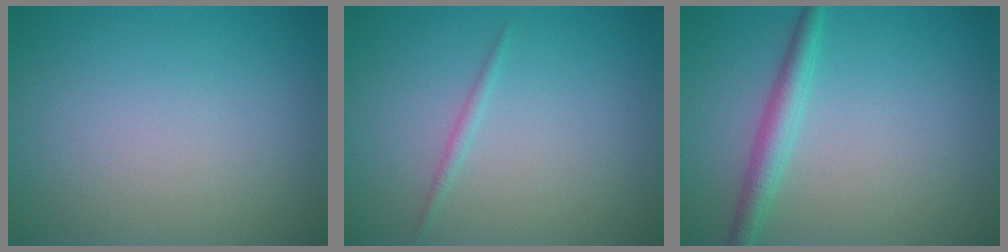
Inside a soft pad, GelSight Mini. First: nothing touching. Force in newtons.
{"total": 0.8, "press": 0.8, "slide": 0.0}
{"total": 2.5, "press": 2.5, "slide": 0.1}